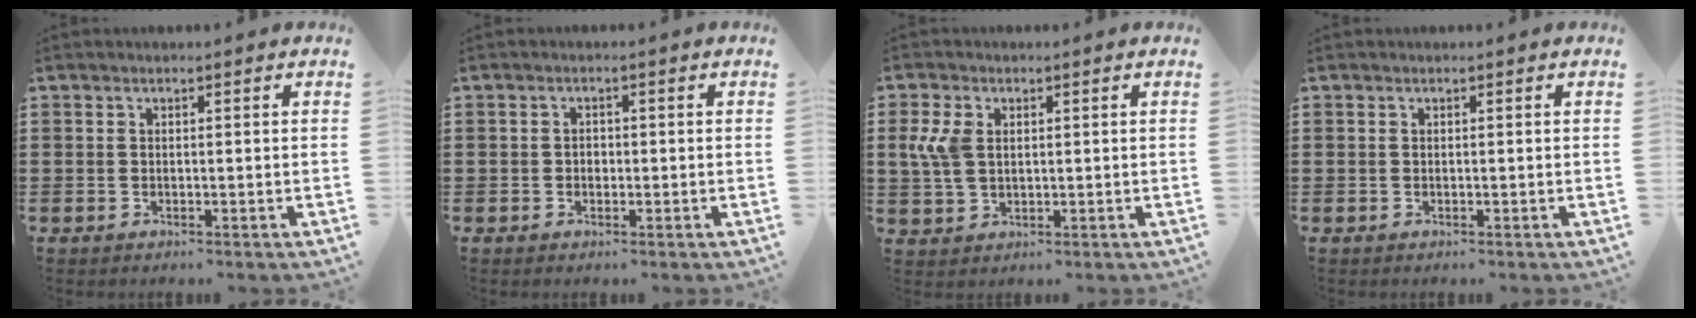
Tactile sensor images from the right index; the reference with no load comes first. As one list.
[{"total": 1.1, "force": [-0.3, 0.9, 0.6], "torque": [-0.014, 0.002, -0.006]}, {"total": 5.1, "force": [1.2, 3.3, 3.7], "torque": [-0.105, 0.003, 0.014]}, {"total": 0.0}]